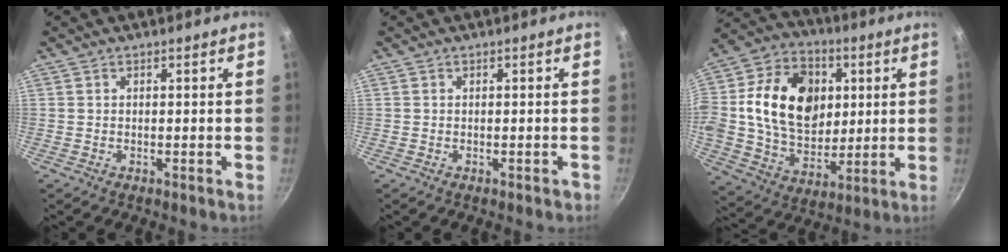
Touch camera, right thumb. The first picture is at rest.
{"total": 0.7, "force": [-0.3, 0.5, 0.4], "torque": [0.001, 0.006, -0.003]}
{"total": 23.7, "force": [3.9, 17.4, 15.6], "torque": [-0.250, 0.007, 0.066]}